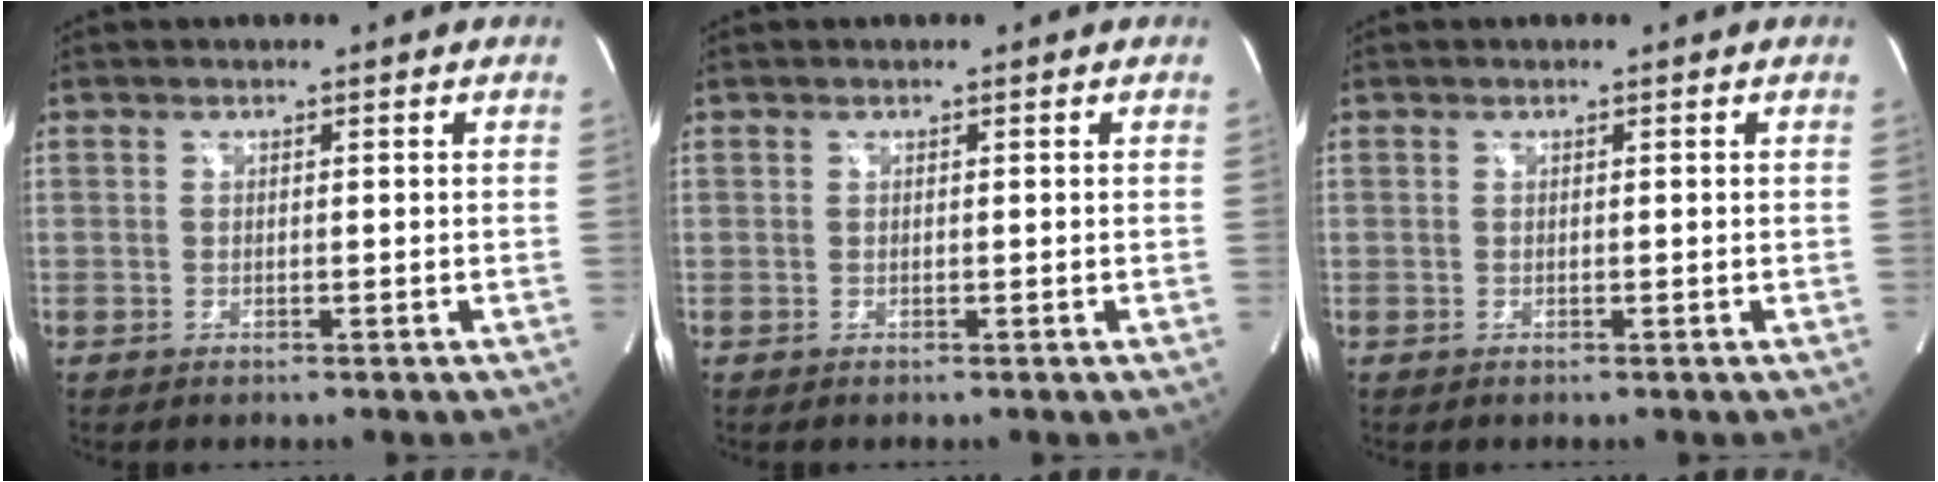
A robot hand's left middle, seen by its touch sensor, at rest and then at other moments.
{"total": 0.0}
{"total": 0.0}